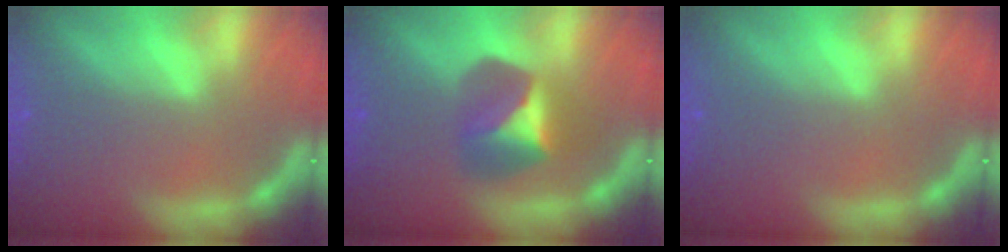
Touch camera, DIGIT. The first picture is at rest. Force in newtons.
{"total": 4.4}
{"total": 0.0}